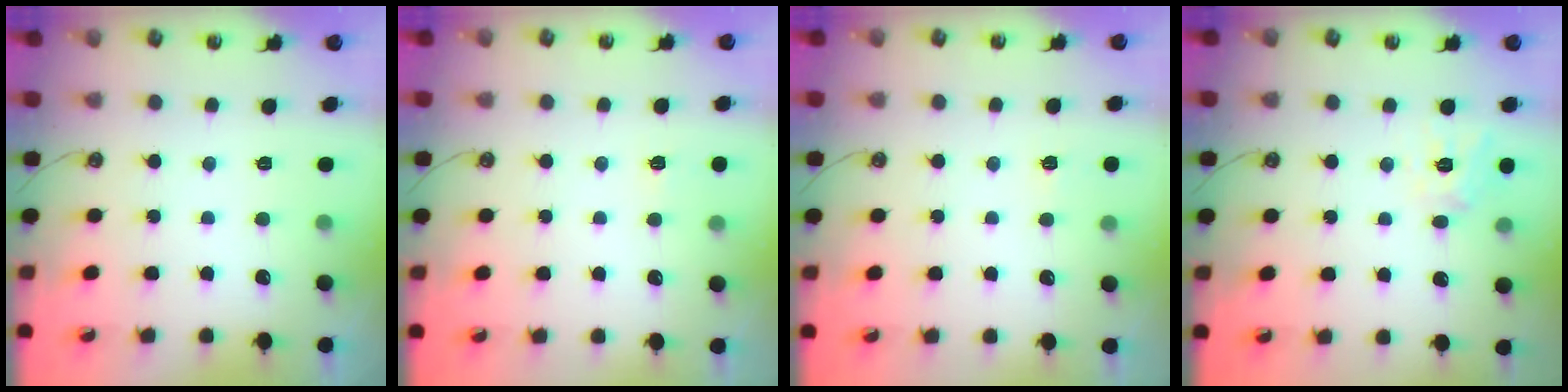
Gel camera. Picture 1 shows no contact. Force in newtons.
{"total": 2.3, "press": 2.3, "slide": 0.3}
{"total": 2.3, "press": 2.3, "slide": 0.3}
{"total": 10.5, "press": 10.5, "slide": 0.7}